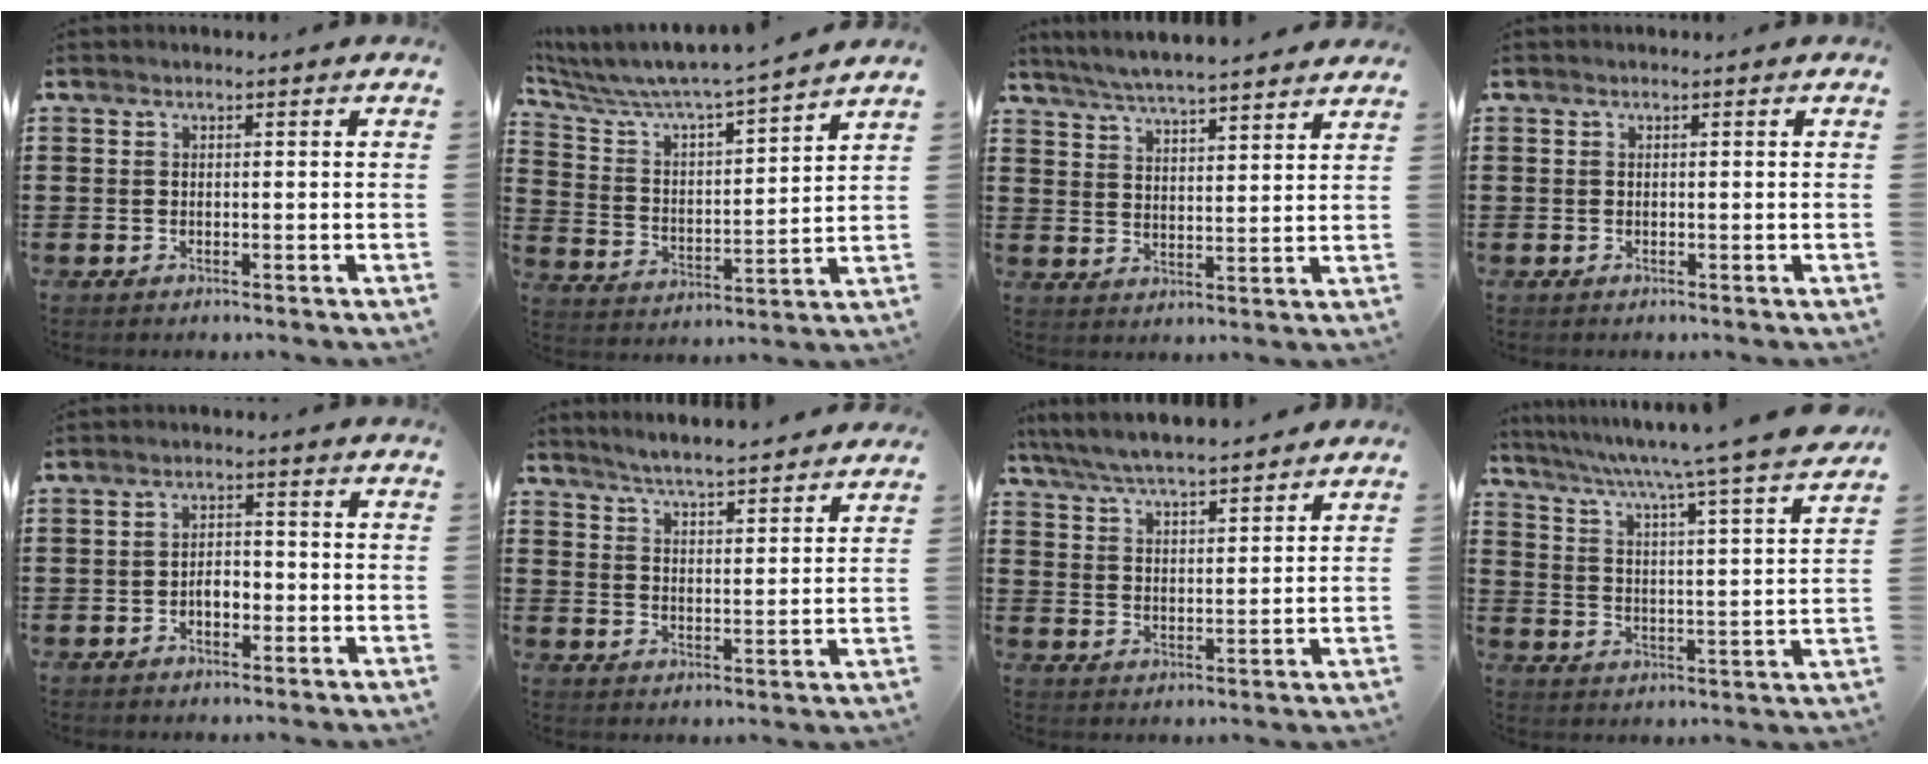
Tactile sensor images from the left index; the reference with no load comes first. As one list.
[{"total": 5.6, "force": [5.4, -0.2, 1.7], "torque": [-0.061, -0.047, 0.083]}, {"total": 5.3, "force": [5.1, -0.3, 1.4], "torque": [-0.046, -0.024, 0.089]}, {"total": 0.0}, {"total": 2.6, "force": [-1.0, 1.4, 1.9], "torque": [-0.039, 0.005, -0.021]}, {"total": 4.7, "force": [4.6, -0.6, 0.6], "torque": [-0.034, -0.032, 0.079]}, {"total": 6.1, "force": [5.8, 0.5, 1.9], "torque": [-0.060, -0.023, 0.105]}, {"total": 6.2, "force": [5.1, -1.4, 3.1], "torque": [-0.082, -0.053, 0.076]}]